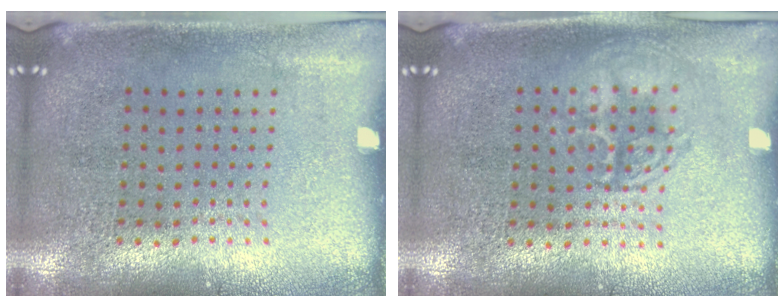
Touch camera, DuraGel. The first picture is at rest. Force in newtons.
{"total": 1.3, "press": 1.3, "slide": 0.2}